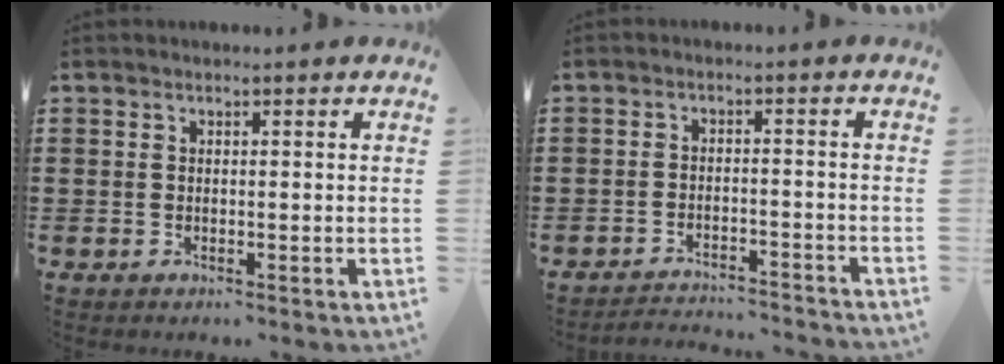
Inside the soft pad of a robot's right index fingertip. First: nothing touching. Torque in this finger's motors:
{"motor_torque": [0.07, 0.95, -1.05, -0.21]}